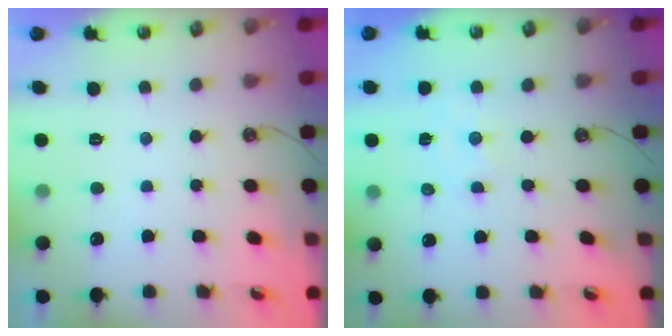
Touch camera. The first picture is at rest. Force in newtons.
{"total": 2.5, "press": 2.5, "slide": 0.4}